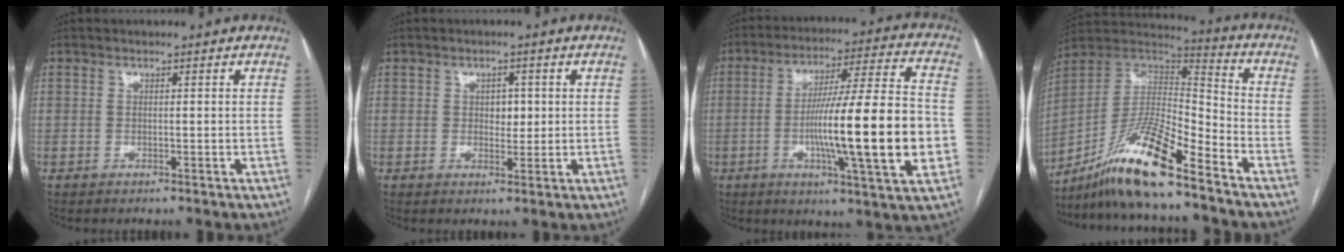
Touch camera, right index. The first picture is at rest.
{"total": 2.7, "force": [0.4, 1.8, 1.9], "torque": [-0.021, 0.002, 0.006]}
{"total": 20.8, "force": [-3.7, 0.8, 20.5], "torque": [-0.306, 0.004, -0.057]}
{"total": 15.2, "force": [-11.0, 1.4, 10.5], "torque": [-0.191, 0.008, -0.199]}